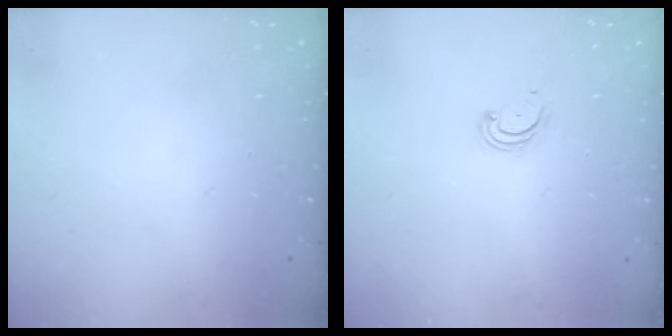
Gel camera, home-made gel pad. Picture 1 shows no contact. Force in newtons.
{"total": 2.8, "press": 2.8, "slide": 0.3}